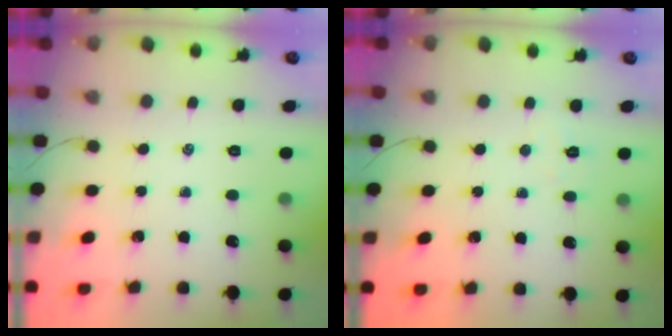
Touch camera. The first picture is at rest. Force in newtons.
{"total": 2.7, "press": 2.6, "slide": 0.7}